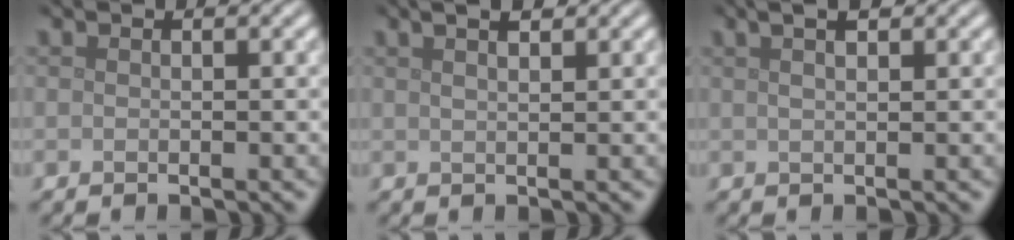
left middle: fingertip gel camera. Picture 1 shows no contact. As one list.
[{"total": 3.9, "force": [2.5, 1.6, 2.5], "torque": [-0.026, 0.026, 0.013]}, {"total": 3.7, "force": [2.2, 1.4, 2.6], "torque": [-0.026, 0.017, 0.012]}]